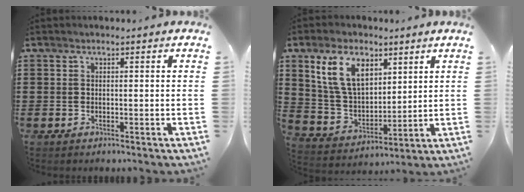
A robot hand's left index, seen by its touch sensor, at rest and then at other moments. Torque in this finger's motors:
{"motor_torque": [0.17, -0.09, -0.47, -0.21]}